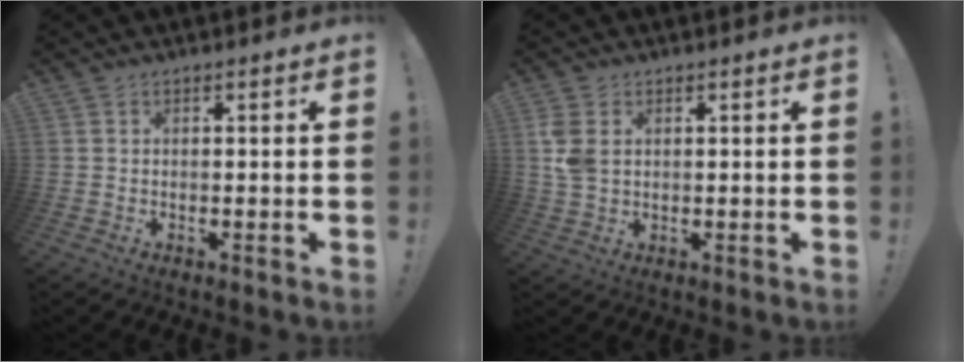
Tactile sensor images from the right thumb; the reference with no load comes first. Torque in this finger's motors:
{"motor_torque": [0.96, 0.99, 0.75, -0.16, -0.01]}